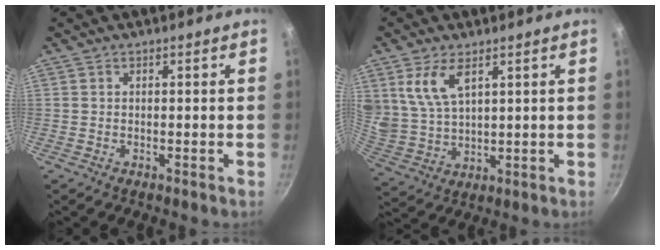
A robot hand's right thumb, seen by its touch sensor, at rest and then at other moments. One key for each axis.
{"total": 8.8, "fx": 4.3, "fy": 4.6, "fz": 6.2, "tx": -0.115, "ty": -0.025, "tz": 0.098}